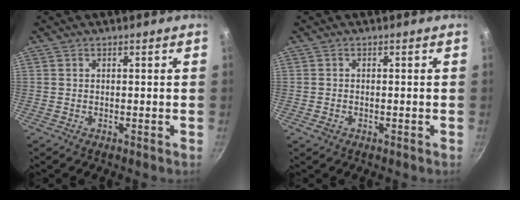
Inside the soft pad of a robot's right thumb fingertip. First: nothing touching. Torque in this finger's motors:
{"motor_torque": [0.20, 0.05, -0.32, -0.11, -0.02]}